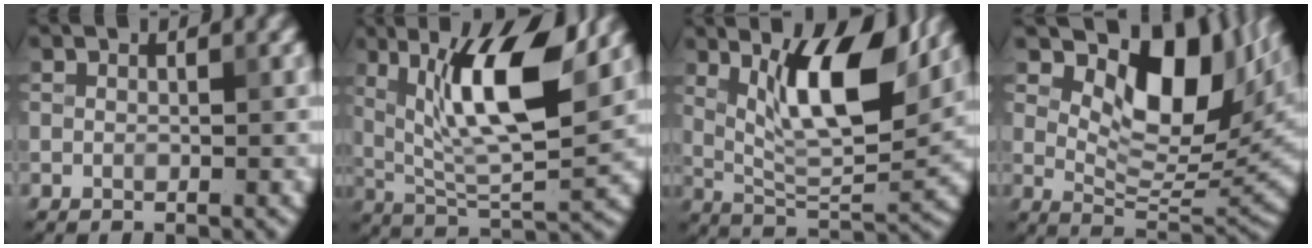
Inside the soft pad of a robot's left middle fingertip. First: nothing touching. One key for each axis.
{"total": 10.0, "fx": 3.9, "fy": 2.6, "fz": 8.9, "tx": -0.155, "ty": -0.005, "tz": 0.072}
{"total": 9.0, "fx": 3.6, "fy": 2.6, "fz": 7.8, "tx": -0.131, "ty": -0.007, "tz": 0.064}
{"total": 9.2, "fx": 4.1, "fy": 4.7, "fz": 6.8, "tx": -0.103, "ty": -0.008, "tz": 0.068}